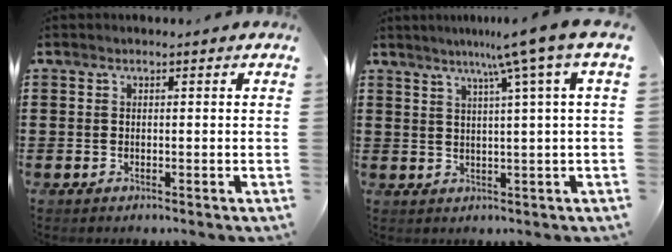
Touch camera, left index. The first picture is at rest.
{"total": 6.9, "force": [3.3, -1.5, 5.9], "torque": [-0.112, -0.007, 0.046]}